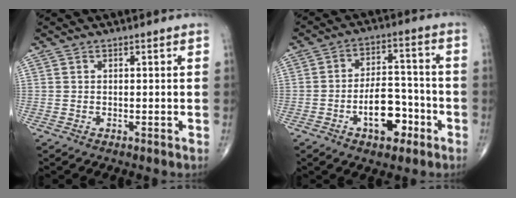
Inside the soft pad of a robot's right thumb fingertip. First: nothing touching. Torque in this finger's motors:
{"motor_torque": [2.36, 1.57, 1.91, -0.85, 0.63]}